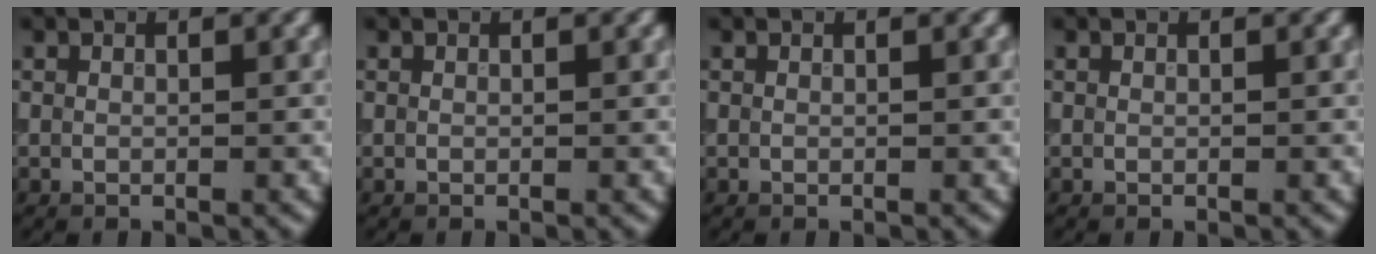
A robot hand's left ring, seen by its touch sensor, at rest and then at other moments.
{"total": 0.0}
{"total": 0.0}
{"total": 0.0}